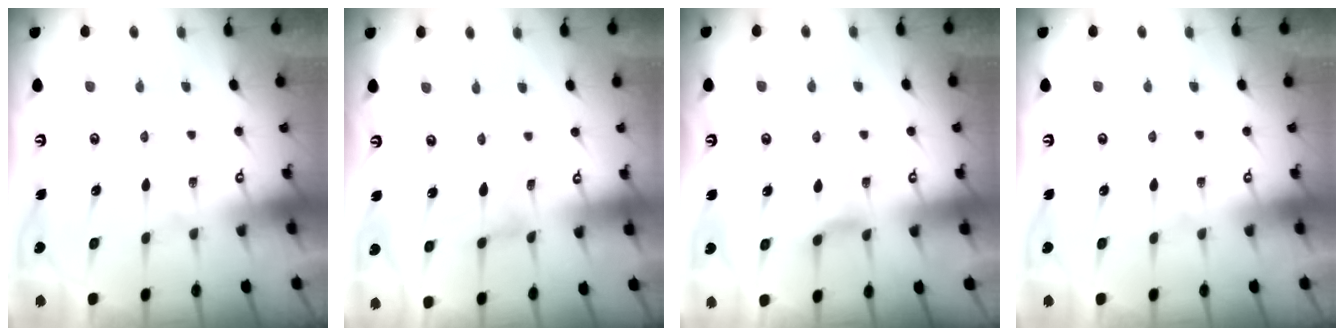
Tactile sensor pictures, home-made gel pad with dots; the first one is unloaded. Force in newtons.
{"total": 0.0}
{"total": 4.7, "press": 4.7, "slide": 0.6}
{"total": 0.0}